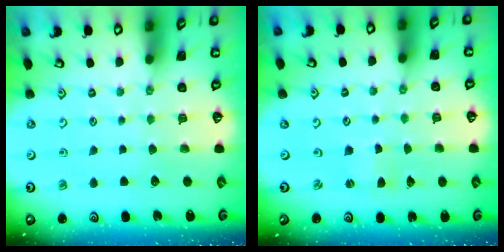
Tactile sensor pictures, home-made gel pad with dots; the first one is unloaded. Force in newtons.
{"total": 1.7, "press": 1.7, "slide": 0.3}